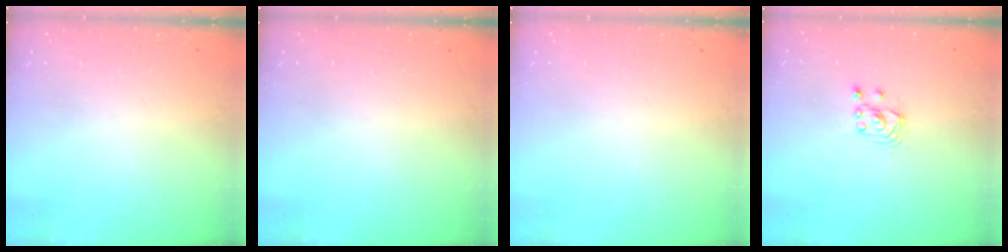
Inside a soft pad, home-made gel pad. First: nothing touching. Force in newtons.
{"total": 0.0}
{"total": 0.0}
{"total": 2.5, "press": 2.5, "slide": 0.3}